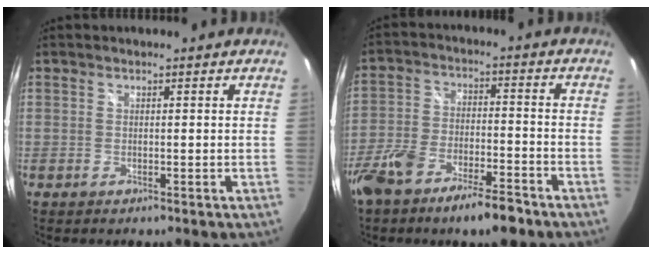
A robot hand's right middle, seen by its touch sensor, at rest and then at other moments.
{"total": 12.1, "force": [-8.6, 3.8, 7.7], "torque": [-0.168, -0.012, -0.153]}